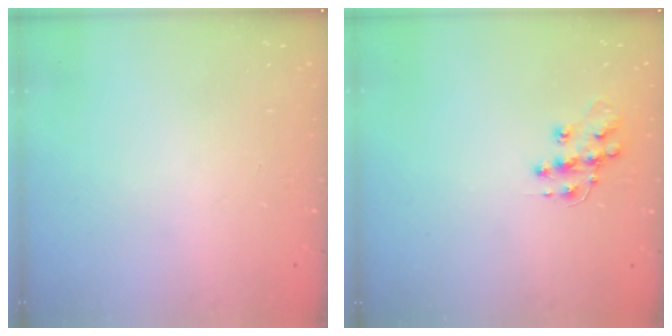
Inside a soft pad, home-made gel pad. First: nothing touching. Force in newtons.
{"total": 10.7, "press": 10.7, "slide": 0.7}